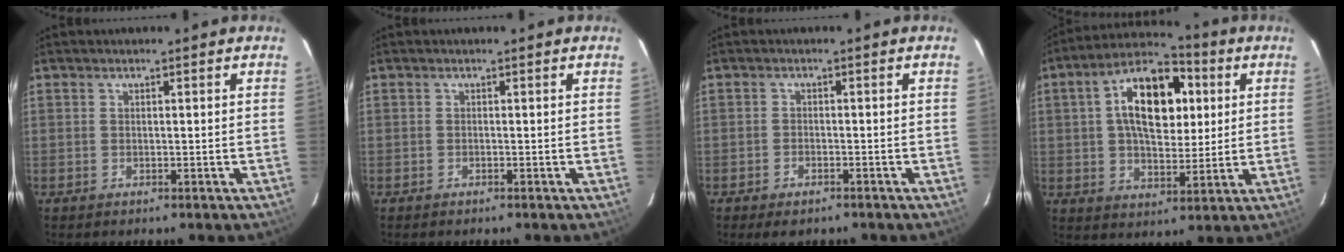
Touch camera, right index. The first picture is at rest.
{"total": 0.0}
{"total": 3.3, "force": [-2.4, 1.8, 1.5], "torque": [-0.037, -0.004, -0.038]}
{"total": 15.5, "force": [3.8, 8.5, 12.5], "torque": [-0.213, 0.037, 0.059]}